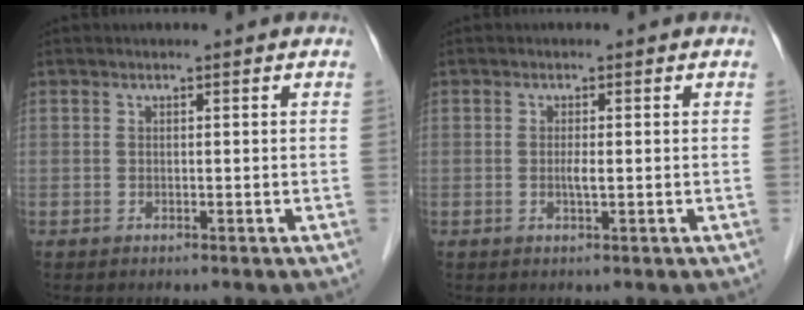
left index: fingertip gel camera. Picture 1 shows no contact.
{"total": 1.2, "force": [-0.1, 0.1, 1.2], "torque": [-0.026, -0.002, -0.002]}